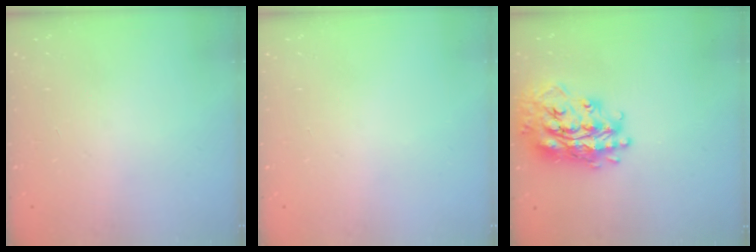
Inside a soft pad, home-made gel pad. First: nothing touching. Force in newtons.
{"total": 0.0}
{"total": 21.6, "press": 21.5, "slide": 1.8}